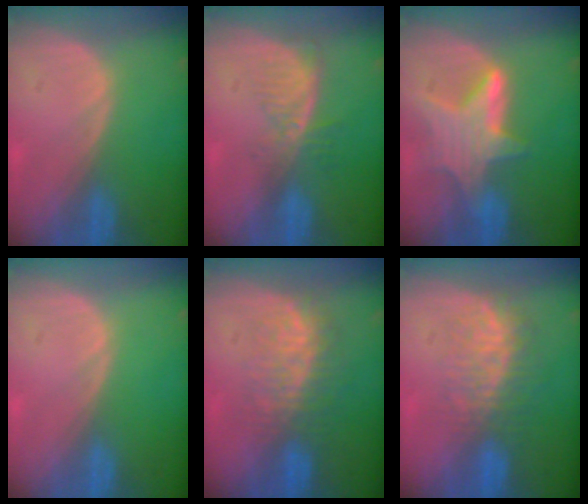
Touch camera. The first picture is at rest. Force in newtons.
{"total": 5.7, "press": 4.9, "slide": 2.9}
{"total": 6.8, "press": 6.6, "slide": 1.6}
{"total": 0.0}
{"total": 8.0, "press": 7.4, "slide": 3.0}
{"total": 8.0, "press": 7.4, "slide": 3.1}